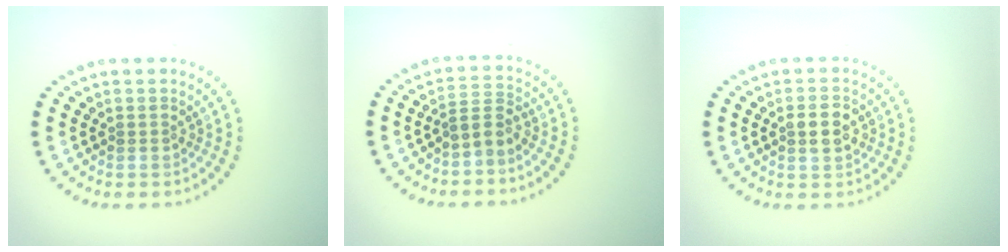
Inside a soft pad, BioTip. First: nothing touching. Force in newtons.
{"total": 2.3, "press": 1.5, "slide": 1.7}
{"total": 2.9, "press": 2.9, "slide": 0.1}